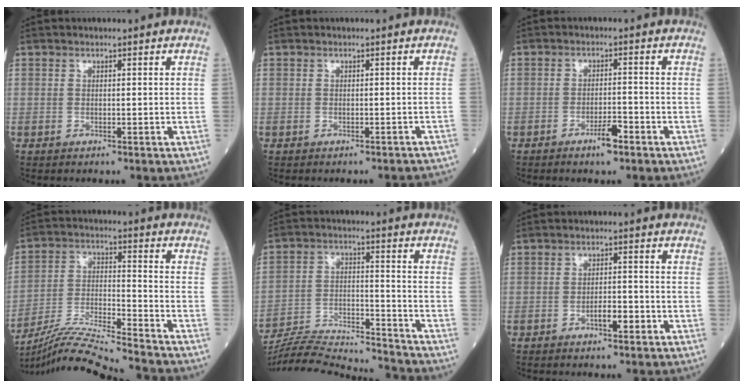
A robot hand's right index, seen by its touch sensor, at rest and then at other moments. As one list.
[{"total": 4.0, "force": [-3.9, 0.4, 0.8], "torque": [-0.009, -0.009, -0.038]}, {"total": 3.3, "force": [-2.2, 0.5, 2.4], "torque": [-0.040, 0.001, -0.038]}, {"total": 15.2, "force": [-14.0, -1.7, 5.5], "torque": [-0.100, -0.006, -0.249]}, {"total": 17.5, "force": [-17.0, -0.1, 4.1], "torque": [-0.089, 0.000, -0.274]}, {"total": 3.1, "force": [-1.5, 0.9, 2.5], "torque": [-0.038, 0.004, -0.025]}]